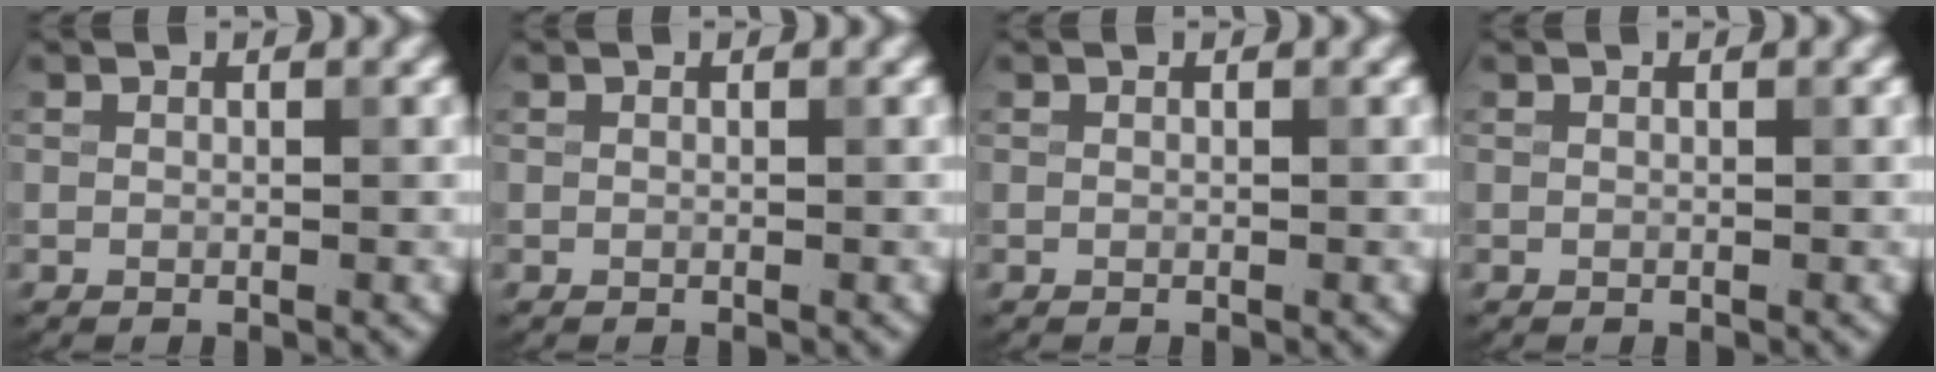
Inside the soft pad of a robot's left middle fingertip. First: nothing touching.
{"total": 0.0}
{"total": 0.0}
{"total": 0.0}